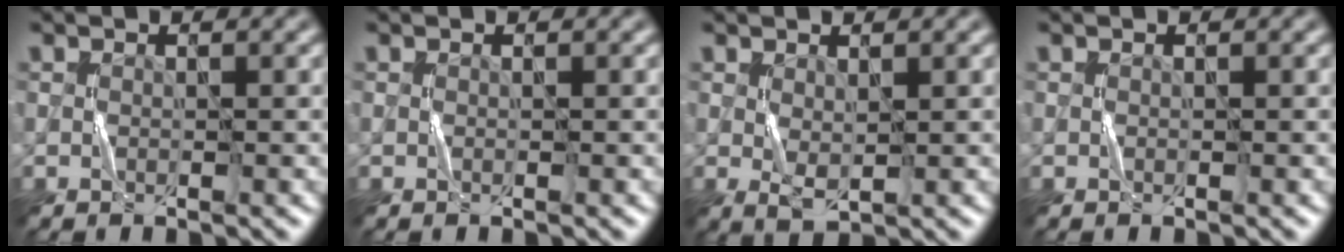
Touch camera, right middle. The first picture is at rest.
{"total": 0.0}
{"total": 1.4, "force": [0.6, 0.5, 1.2], "torque": [-0.024, -0.002, 0.016]}
{"total": 0.0}